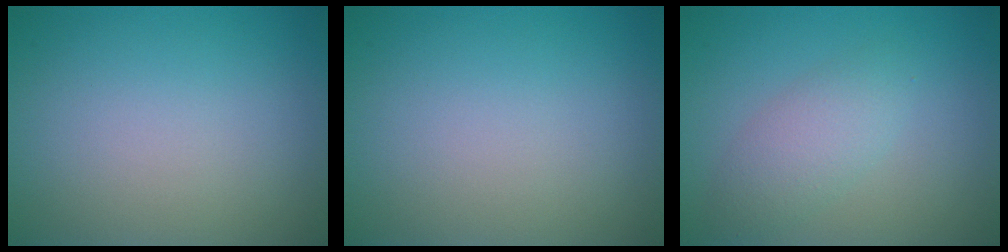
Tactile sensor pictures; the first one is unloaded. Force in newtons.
{"total": 0.0}
{"total": 2.7, "press": 2.7, "slide": 0.0}